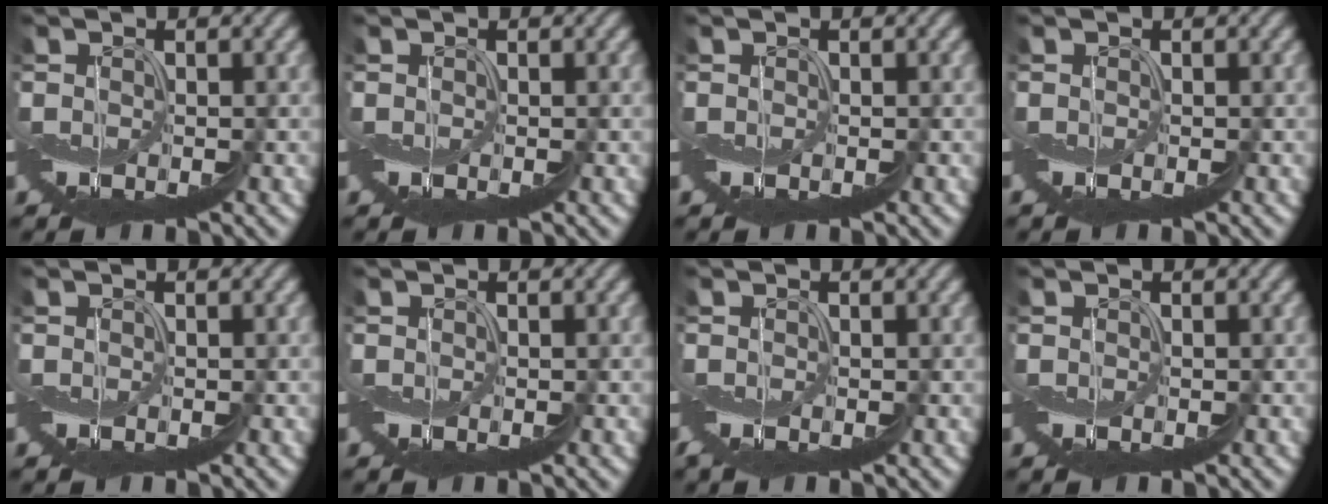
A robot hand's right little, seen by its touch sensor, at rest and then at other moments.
{"total": 0.0}
{"total": 0.0}
{"total": 0.0}
{"total": 0.0}
{"total": 0.0}
{"total": 1.3, "force": [-0.6, 0.6, 1.0], "torque": [-0.025, -0.011, -0.009]}
{"total": 0.0}